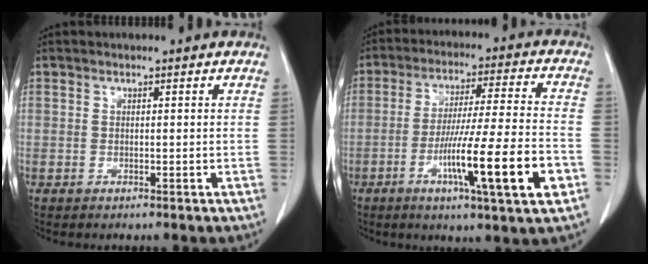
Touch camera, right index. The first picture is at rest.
{"total": 15.6, "force": [-5.7, -0.2, 14.5], "torque": [-0.242, -0.015, -0.093]}